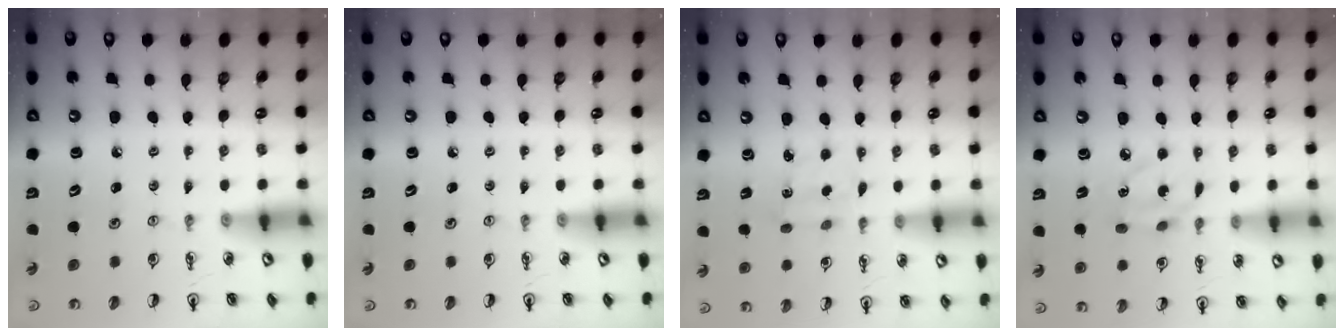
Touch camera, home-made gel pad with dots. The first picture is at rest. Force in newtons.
{"total": 0.0}
{"total": 1.7, "press": 1.5, "slide": 0.7}
{"total": 5.9, "press": 5.9, "slide": 0.3}